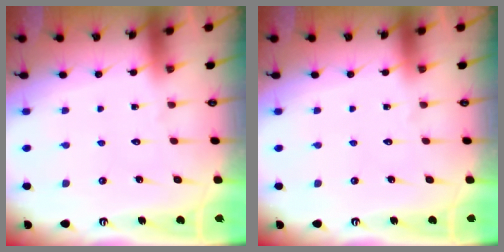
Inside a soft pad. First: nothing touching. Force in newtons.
{"total": 0.0}